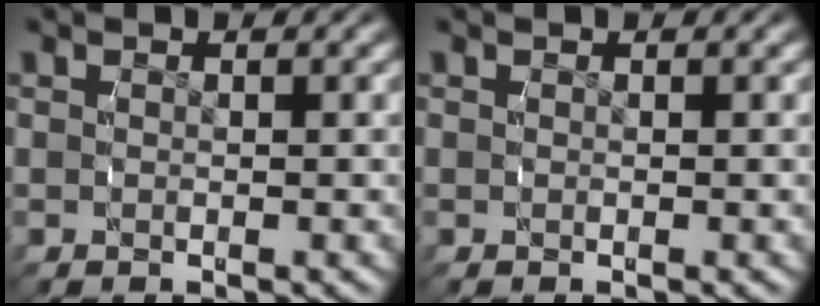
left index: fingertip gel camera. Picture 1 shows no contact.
{"total": 0.0}